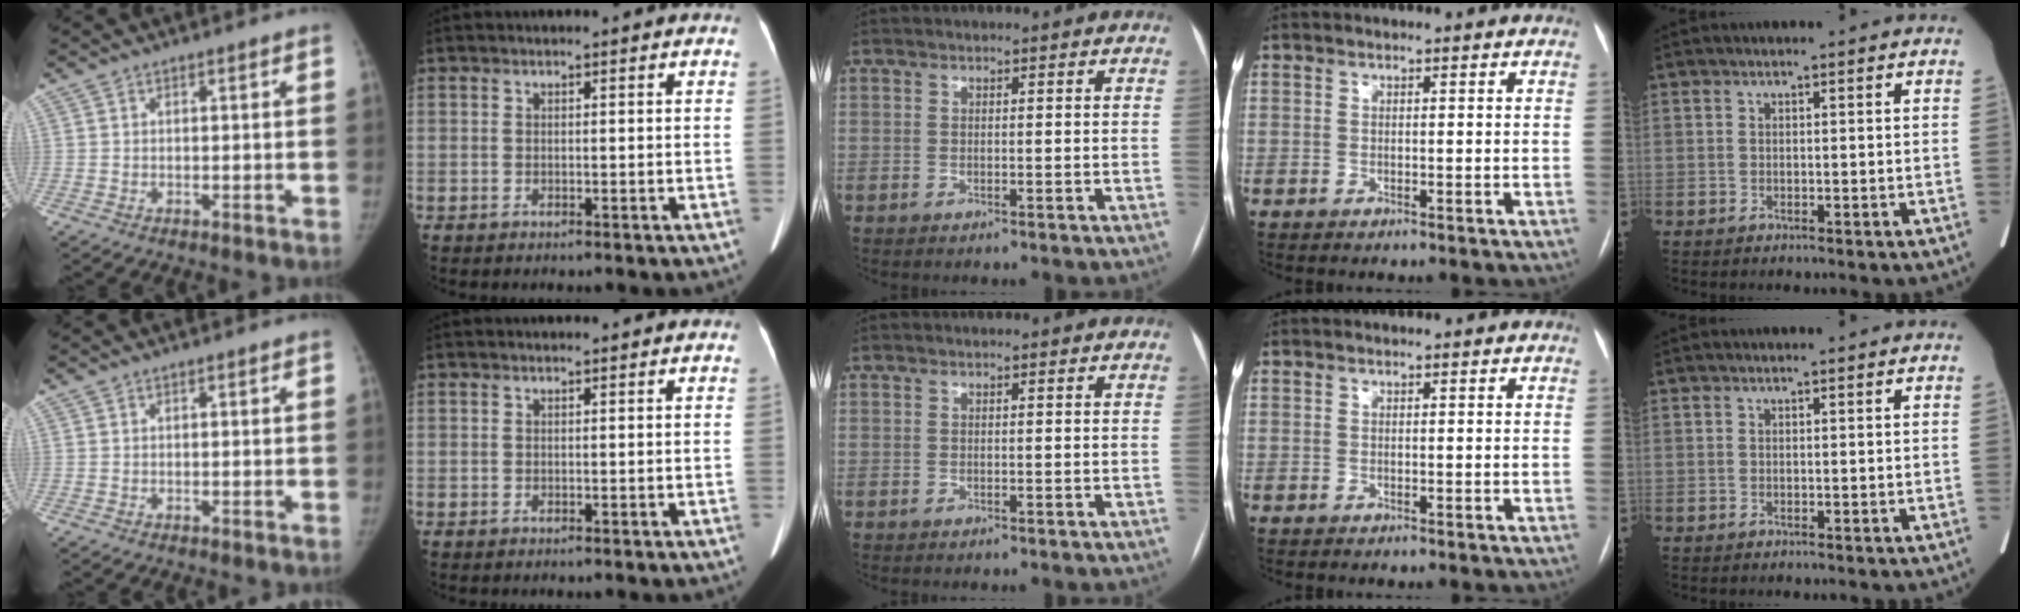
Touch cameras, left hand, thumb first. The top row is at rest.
{}